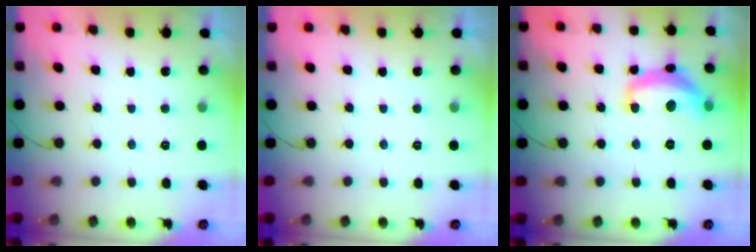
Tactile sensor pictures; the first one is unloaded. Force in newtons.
{"total": 0.0}
{"total": 14.5, "press": 14.4, "slide": 1.1}